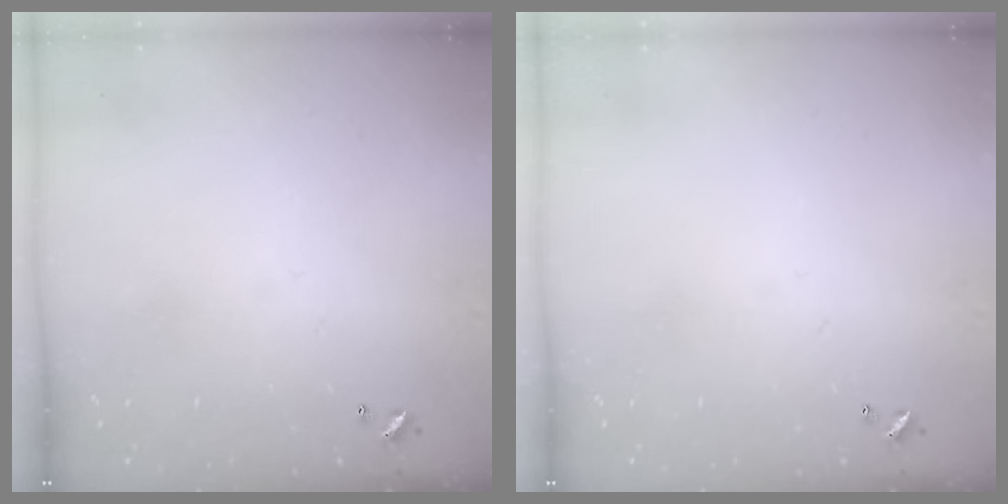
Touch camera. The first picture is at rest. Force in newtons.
{"total": 0.0}